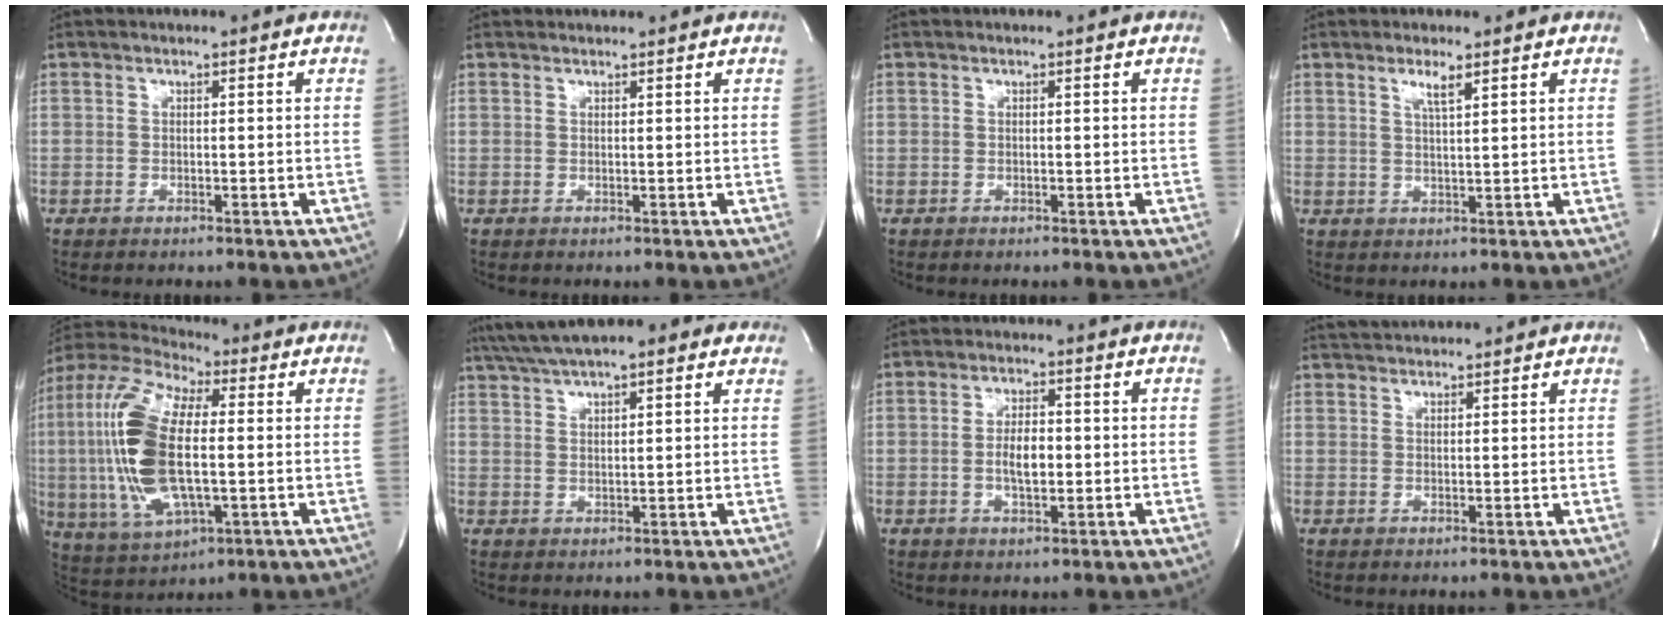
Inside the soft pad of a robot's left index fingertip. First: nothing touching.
{"total": 1.7, "force": [1.7, 0.1, 0.1], "torque": [-0.007, 0.015, 0.027]}
{"total": 0.0}
{"total": 2.7, "force": [1.6, -0.1, 2.2], "torque": [-0.046, -0.002, 0.032]}
{"total": 17.6, "force": [-0.2, 6.0, 16.6], "torque": [-0.376, 0.006, -0.002]}
{"total": 13.1, "force": [10.3, 2.7, 7.6], "torque": [-0.136, 0.048, 0.151]}
{"total": 4.7, "force": [-0.4, 1.7, 4.3], "torque": [-0.083, 0.001, -0.007]}
{"total": 5.4, "force": [5.2, 0.7, 1.1], "torque": [-0.023, 0.035, 0.084]}